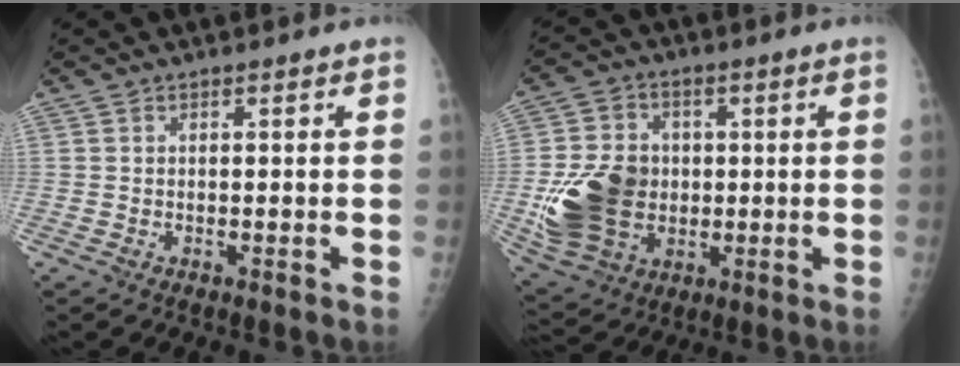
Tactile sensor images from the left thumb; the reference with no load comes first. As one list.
[{"total": 15.4, "force": [-1.0, 12.2, 9.3], "torque": [-0.154, 0.000, -0.004]}]